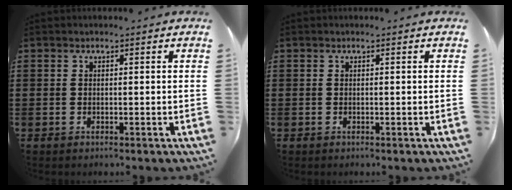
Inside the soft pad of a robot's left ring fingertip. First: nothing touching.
{"total": 0.0}